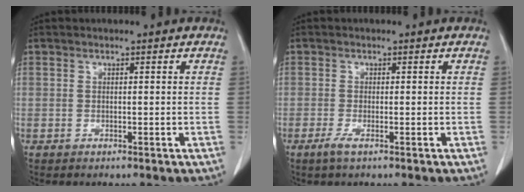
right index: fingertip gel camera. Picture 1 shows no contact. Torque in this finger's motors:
{"motor_torque": [0.23, -0.20, 0.02, 0.00]}